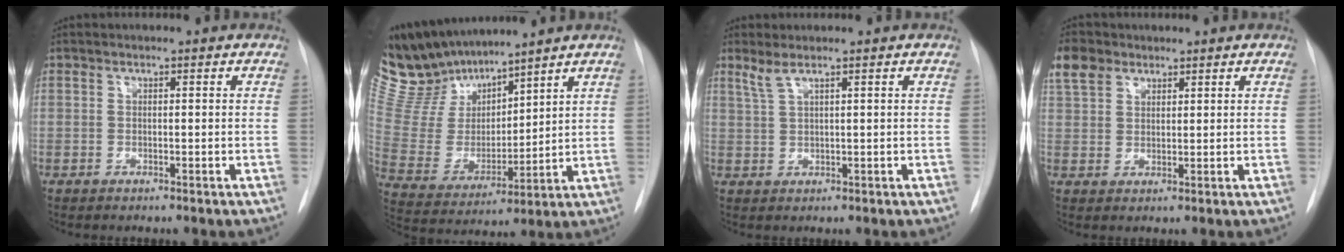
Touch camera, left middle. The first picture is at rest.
{"total": 14.2, "force": [13.1, 3.9, 4.1], "torque": [-0.098, 0.003, 0.272]}
{"total": 2.3, "force": [1.7, 0.1, 1.6], "torque": [-0.045, 0.010, 0.040]}
{"total": 5.1, "force": [3.3, 3.4, 1.9], "torque": [-0.046, 0.016, 0.070]}